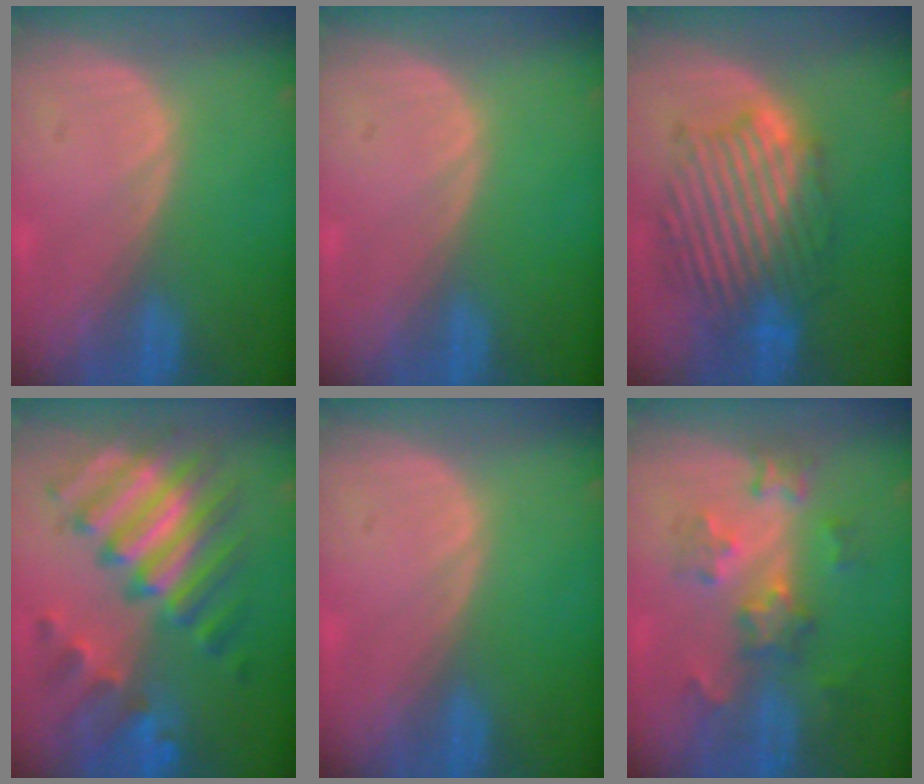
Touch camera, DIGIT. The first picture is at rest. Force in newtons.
{"total": 0.0}
{"total": 9.4, "press": 9.4, "slide": 0.2}
{"total": 11.4, "press": 11.3, "slide": 1.3}
{"total": 0.0}
{"total": 6.5, "press": 6.3, "slide": 1.8}